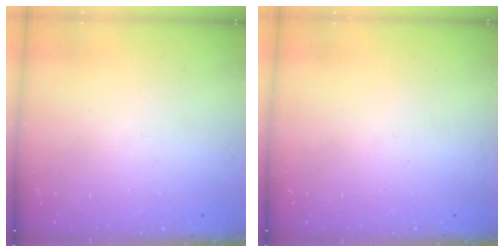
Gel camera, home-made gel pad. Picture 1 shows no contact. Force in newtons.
{"total": 0.0}